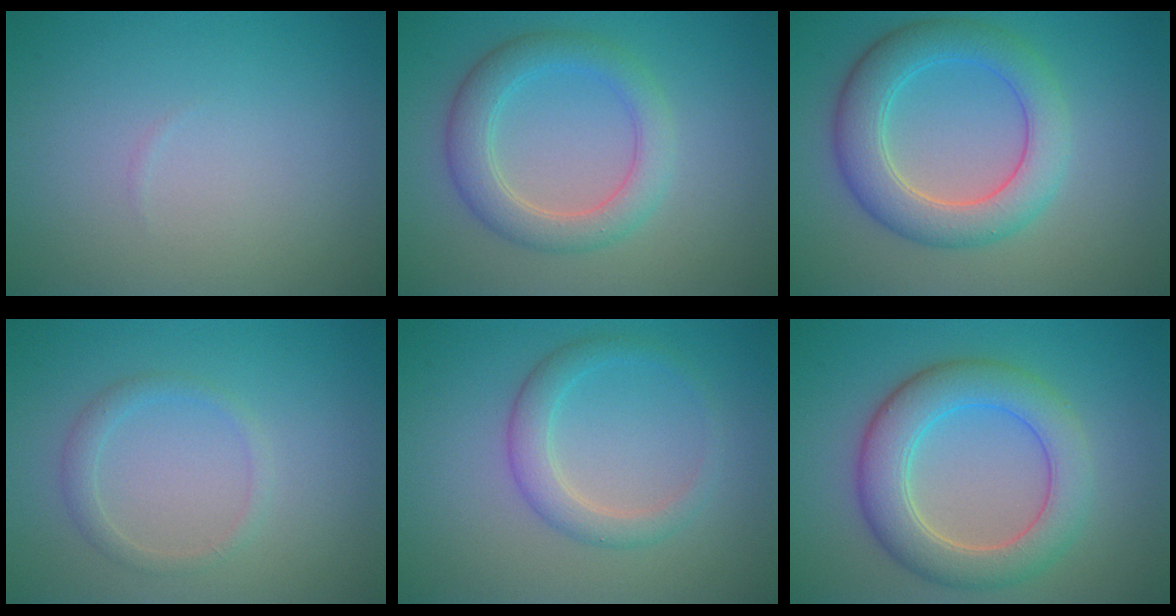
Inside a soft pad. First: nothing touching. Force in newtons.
{"total": 4.1, "press": 4.1, "slide": 0.3}
{"total": 5.8, "press": 5.8, "slide": 0.3}
{"total": 1.5, "press": 1.5, "slide": 0.1}
{"total": 2.6, "press": 2.6, "slide": 0.1}
{"total": 6.2, "press": 6.2, "slide": 0.2}